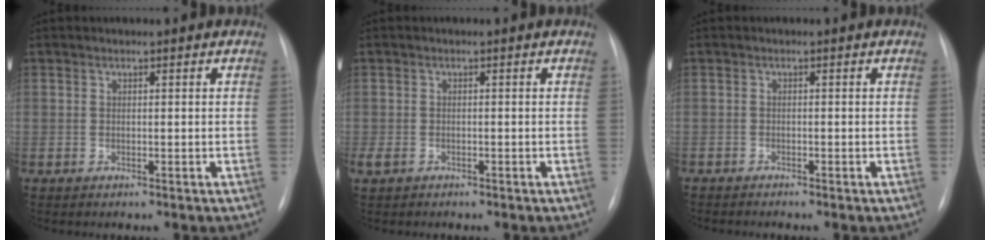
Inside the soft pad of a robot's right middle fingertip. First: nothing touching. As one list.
[{"total": 2.1, "force": [-1.3, 1.4, 1.1], "torque": [-0.026, -0.002, -0.017]}, {"total": 1.7, "force": [-1.5, 0.3, 0.6], "torque": [-0.008, -0.004, -0.022]}]